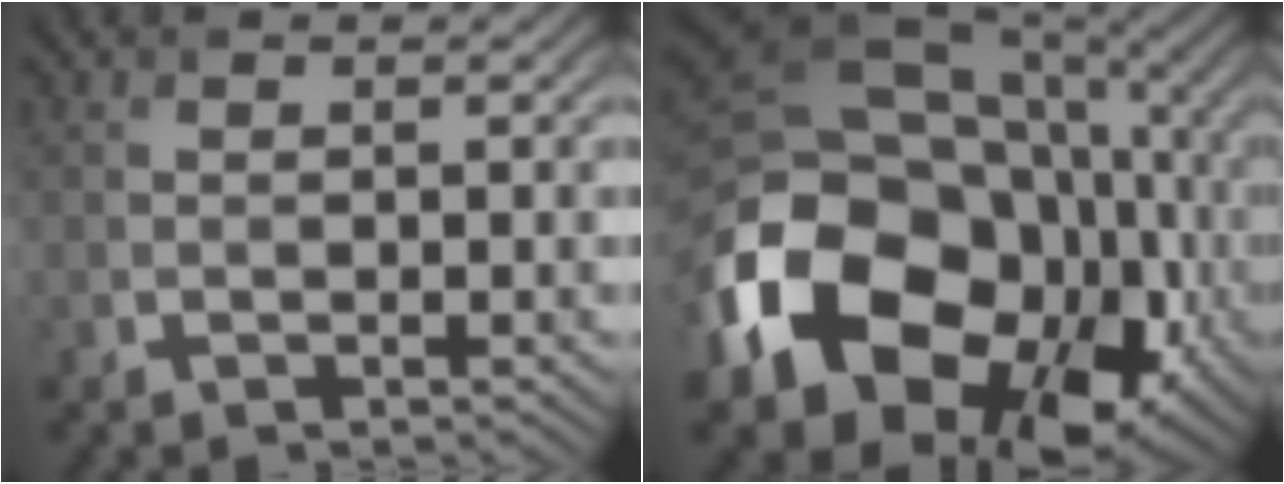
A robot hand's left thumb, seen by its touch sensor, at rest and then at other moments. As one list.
[{"total": 20.9, "force": [-6.1, 15.5, 12.6], "torque": [-0.289, -0.045, -0.090]}]